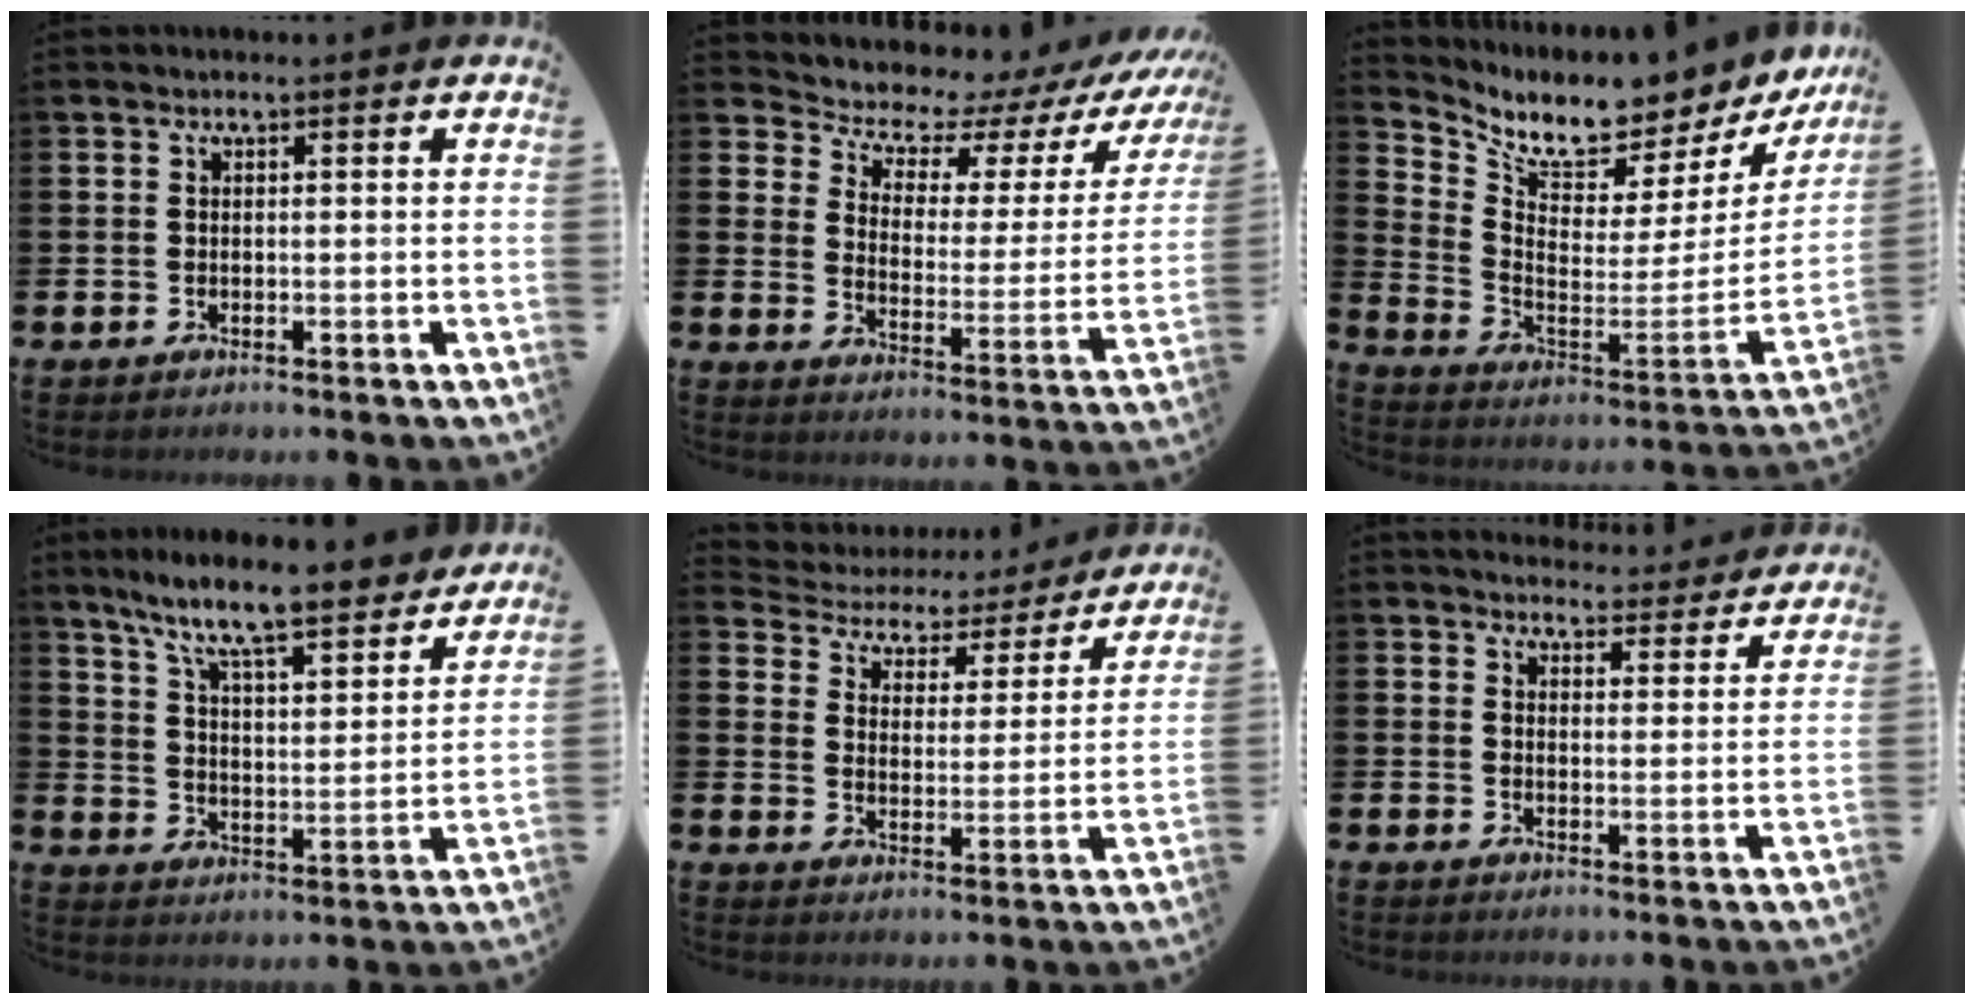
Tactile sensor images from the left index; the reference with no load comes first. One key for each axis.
{"total": 6.7, "fx": 5.8, "fy": 2.7, "fz": 2.2, "tx": -0.071, "ty": -0.045, "tz": 0.092}
{"total": 6.6, "fx": 6.0, "fy": 1.9, "fz": 1.9, "tx": -0.064, "ty": -0.070, "tz": 0.095}
{"total": 9.7, "fx": 8.8, "fy": 0.7, "fz": 4.0, "tx": -0.101, "ty": -0.061, "tz": 0.149}
{"total": 4.5, "fx": 3.9, "fy": 2.3, "fz": 0.4, "tx": -0.038, "ty": -0.030, "tz": 0.060}
{"total": 4.1, "fx": 4.0, "fy": 0.9, "fz": 0.0, "tx": -0.002, "ty": -0.031, "tz": 0.070}